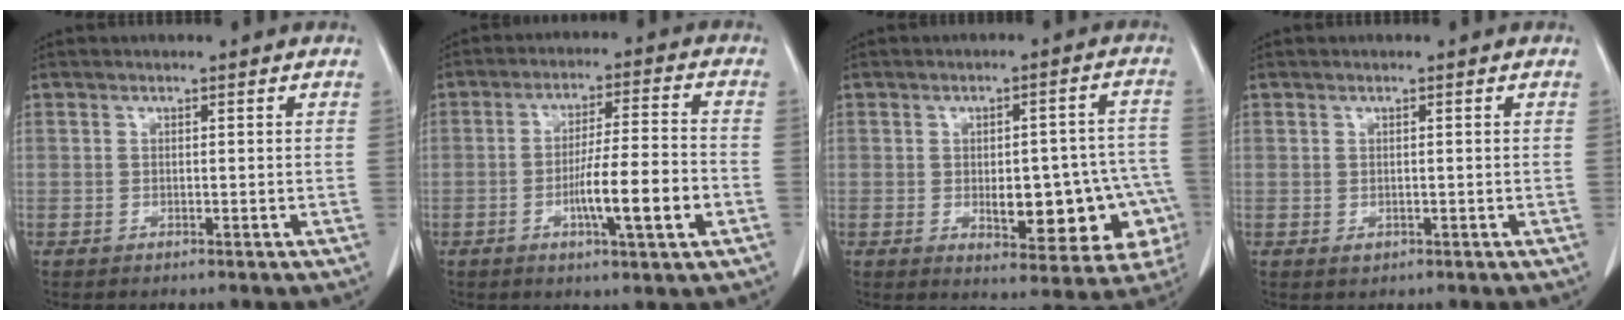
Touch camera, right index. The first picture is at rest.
{"total": 11.0, "force": [-3.5, 0.9, 10.4], "torque": [-0.172, 0.002, -0.055]}
{"total": 16.8, "force": [-4.3, 7.0, 14.6], "torque": [-0.121, 0.036, -0.034]}
{"total": 1.8, "force": [-0.4, 1.4, 1.1], "torque": [-0.023, -0.002, 0.002]}